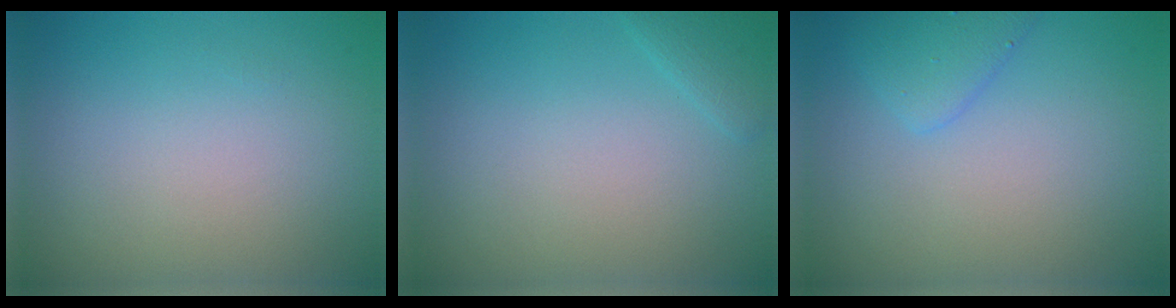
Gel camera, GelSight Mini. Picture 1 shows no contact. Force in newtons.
{"total": 1.2, "press": 1.2, "slide": 0.0}
{"total": 2.0, "press": 2.0, "slide": 0.0}